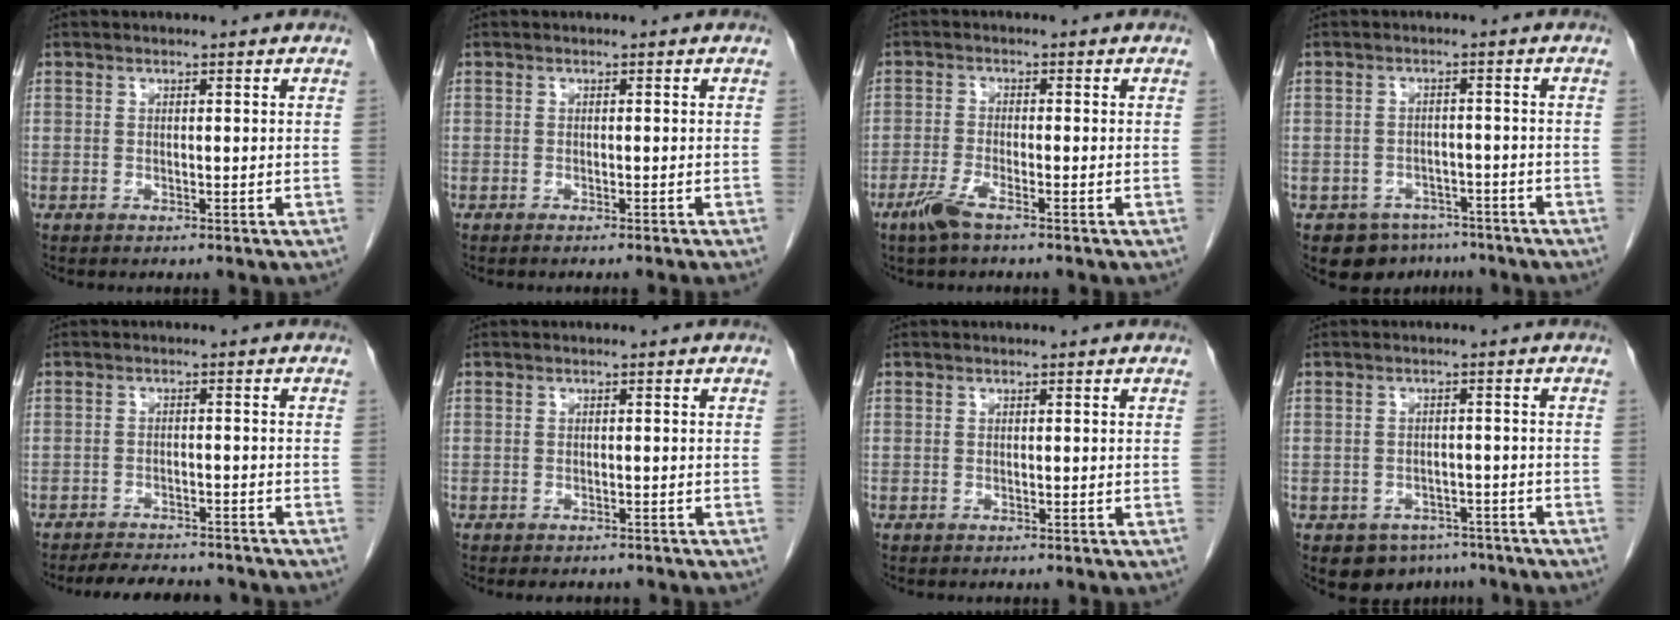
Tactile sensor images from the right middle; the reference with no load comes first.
{"total": 1.6, "force": [-1.3, -0.4, 0.8], "torque": [-0.002, 0.007, -0.020]}
{"total": 3.6, "force": [-2.5, 0.3, 2.6], "torque": [-0.062, -0.007, -0.053]}
{"total": 6.3, "force": [-4.8, 3.9, 0.8], "torque": [0.004, 0.009, -0.065]}
{"total": 8.3, "force": [-7.8, 1.8, 2.5], "torque": [-0.037, -0.003, -0.105]}
{"total": 3.5, "force": [-3.0, 1.4, 1.1], "torque": [-0.010, -0.003, -0.036]}
{"total": 0.0}
{"total": 5.9, "force": [-4.3, 3.9, 1.1], "torque": [-0.004, 0.010, -0.056]}